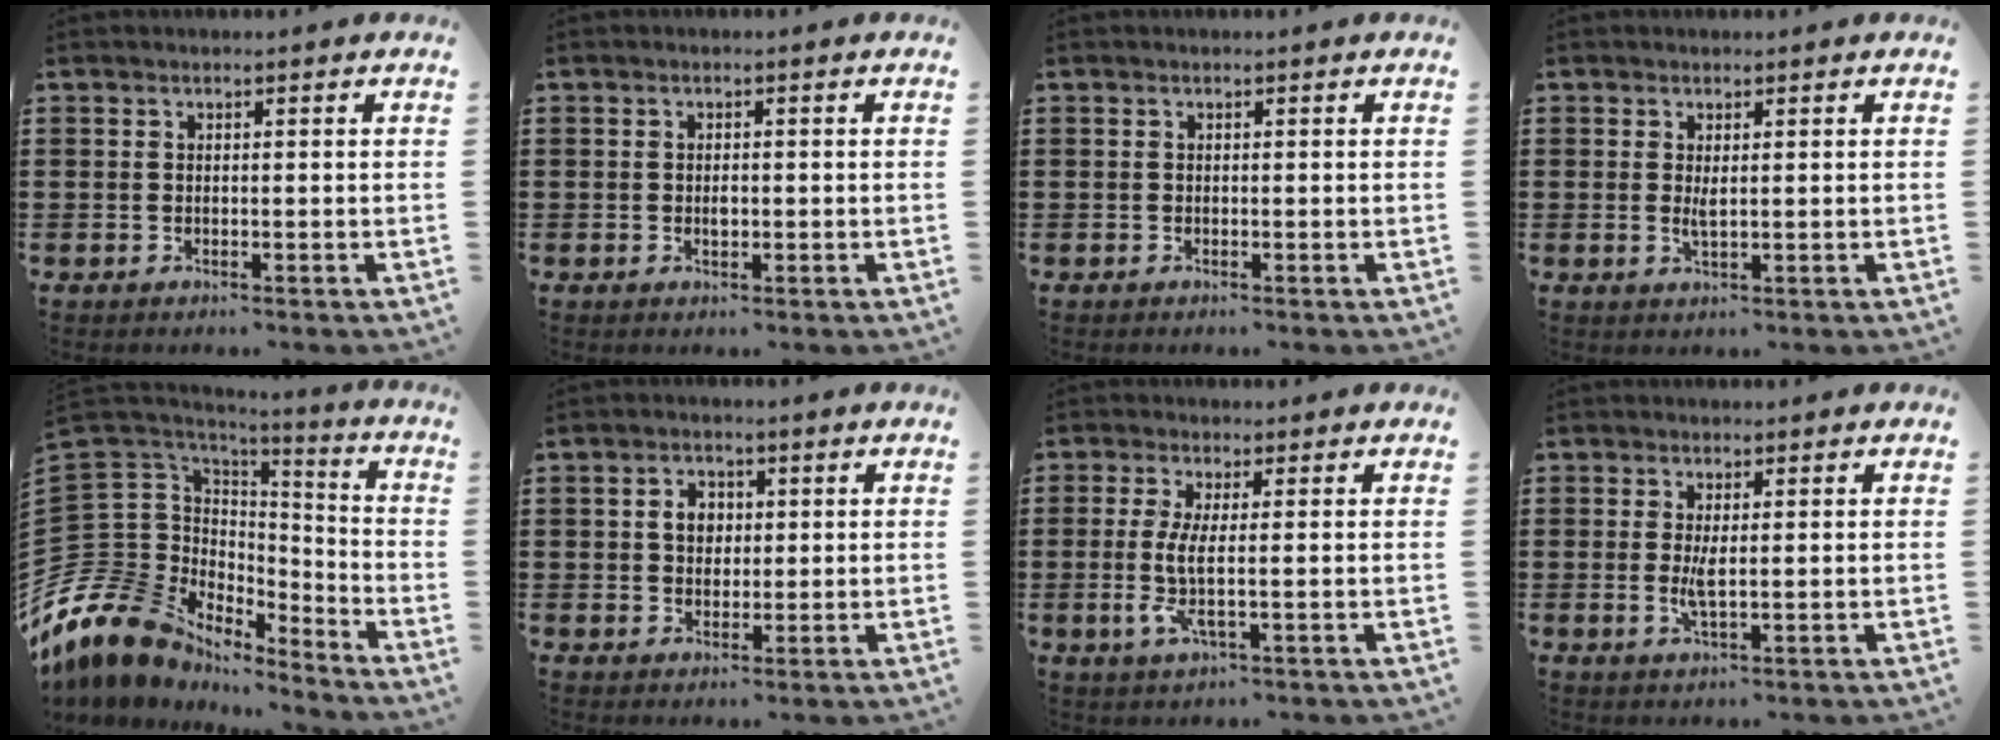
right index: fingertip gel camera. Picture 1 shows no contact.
{"total": 1.2, "force": [-0.1, 0.6, 1.1], "torque": [-0.022, 0.000, -0.002]}
{"total": 0.0}
{"total": 1.7, "force": [0.4, 0.4, 1.6], "torque": [-0.033, -0.002, 0.008]}
{"total": 13.0, "force": [-8.1, 9.2, 4.5], "torque": [-0.166, -0.019, -0.154]}
{"total": 3.6, "force": [0.6, 2.8, 2.1], "torque": [-0.051, 0.013, 0.007]}
{"total": 5.2, "force": [-0.3, 0.7, 5.1], "torque": [-0.116, -0.013, -0.012]}
{"total": 2.8, "force": [0.2, 0.7, 2.7], "torque": [-0.059, -0.005, 0.001]}